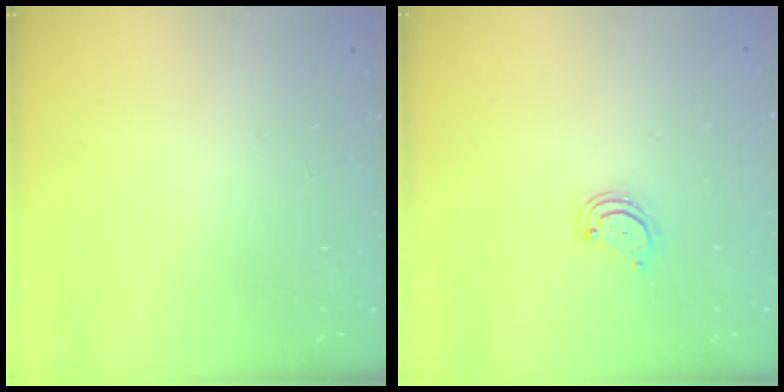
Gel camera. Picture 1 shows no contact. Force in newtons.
{"total": 3.0, "press": 3.0, "slide": 0.4}